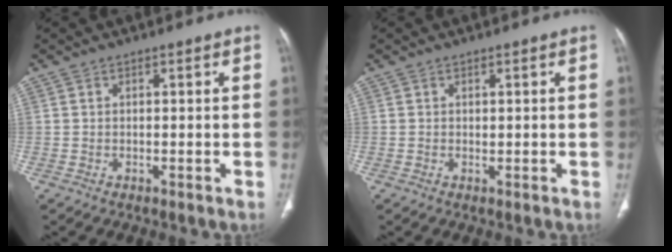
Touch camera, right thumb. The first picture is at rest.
{"total": 0.0}